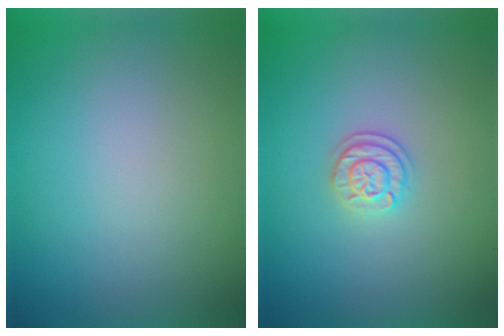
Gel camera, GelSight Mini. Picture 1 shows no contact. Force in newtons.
{"total": 2.0, "press": 1.9, "slide": 0.8}